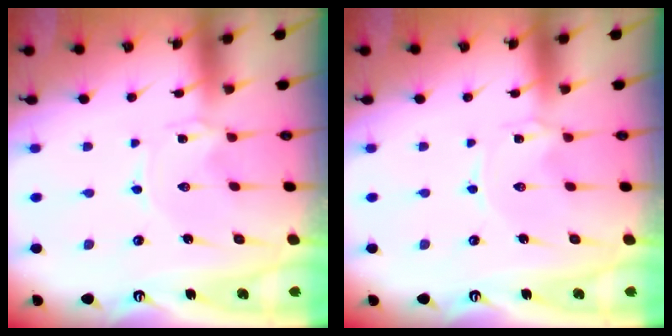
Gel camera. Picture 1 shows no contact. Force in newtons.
{"total": 0.0}